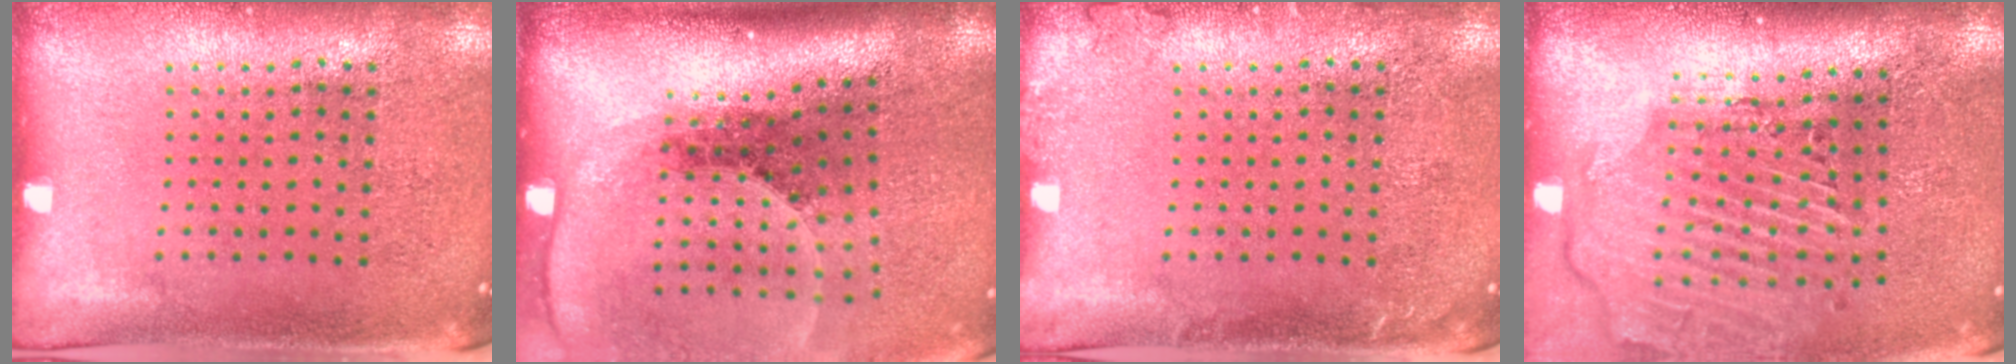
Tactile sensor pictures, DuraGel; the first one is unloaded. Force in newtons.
{"total": 2.7, "press": 1.9, "slide": 2.0}
{"total": 1.0, "press": 1.0, "slide": 0.1}
{"total": 2.8, "press": 2.3, "slide": 1.7}